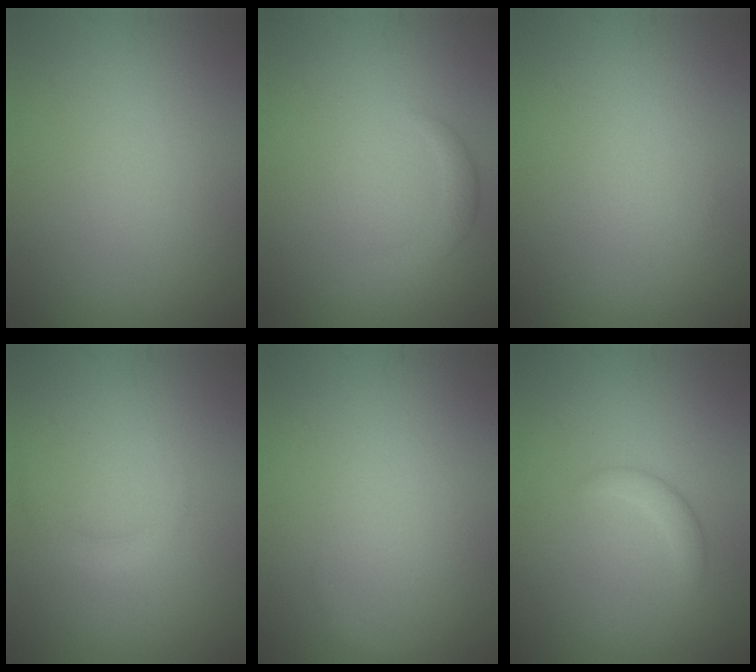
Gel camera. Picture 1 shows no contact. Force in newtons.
{"total": 1.6, "press": 1.6, "slide": 0.1}
{"total": 0.0}
{"total": 1.1, "press": 1.1, "slide": 0.1}
{"total": 0.5, "press": 0.5, "slide": 0.1}
{"total": 1.5, "press": 1.5, "slide": 0.0}